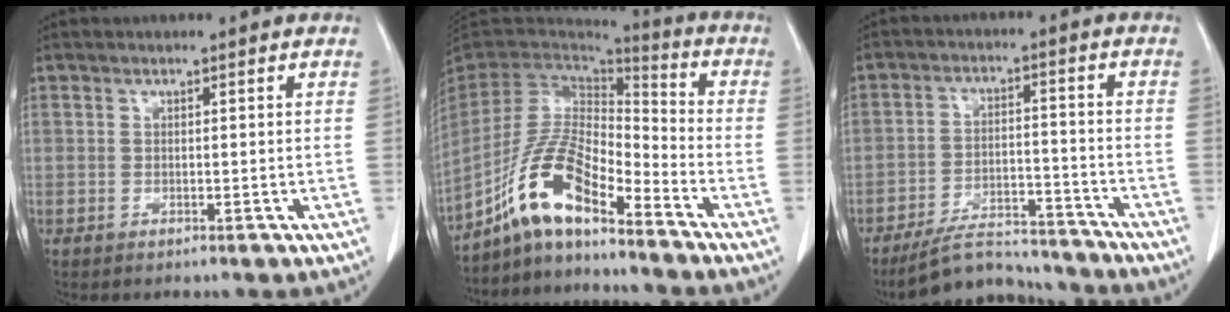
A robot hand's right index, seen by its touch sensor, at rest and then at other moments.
{"total": 12.5, "force": [-8.5, 2.9, 8.7], "torque": [-0.181, 0.015, -0.160]}
{"total": 9.7, "force": [-9.2, 2.4, 1.7], "torque": [-0.020, 0.017, -0.153]}